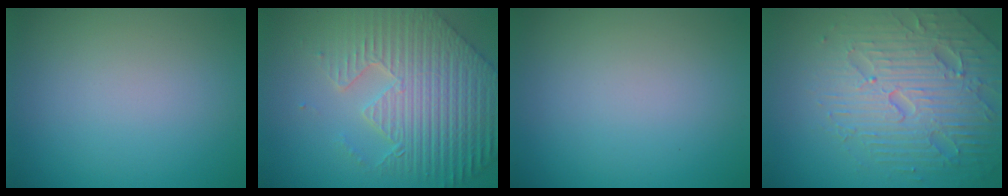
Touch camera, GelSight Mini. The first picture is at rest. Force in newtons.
{"total": 8.4, "press": 6.5, "slide": 5.3}
{"total": 0.0}
{"total": 5.6, "press": 5.4, "slide": 1.4}